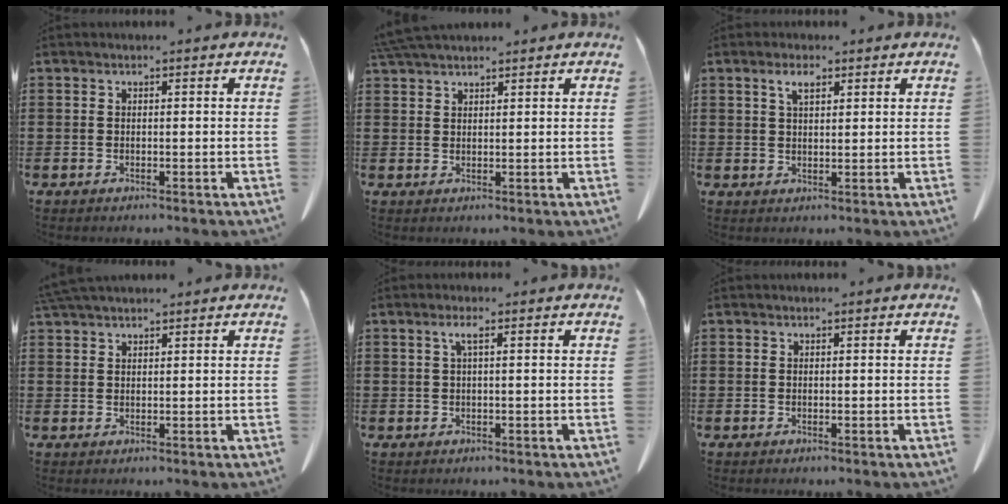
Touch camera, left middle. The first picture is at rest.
{"total": 3.4, "force": [3.1, 0.4, 1.3], "torque": [-0.035, -0.002, 0.061]}
{"total": 3.1, "force": [1.9, 1.1, 2.3], "torque": [-0.043, 0.002, 0.031]}
{"total": 2.5, "force": [2.3, 0.4, 0.9], "torque": [-0.024, 0.001, 0.045]}
{"total": 1.7, "force": [0.4, 0.1, 1.6], "torque": [-0.033, 0.002, 0.007]}
{"total": 0.0}